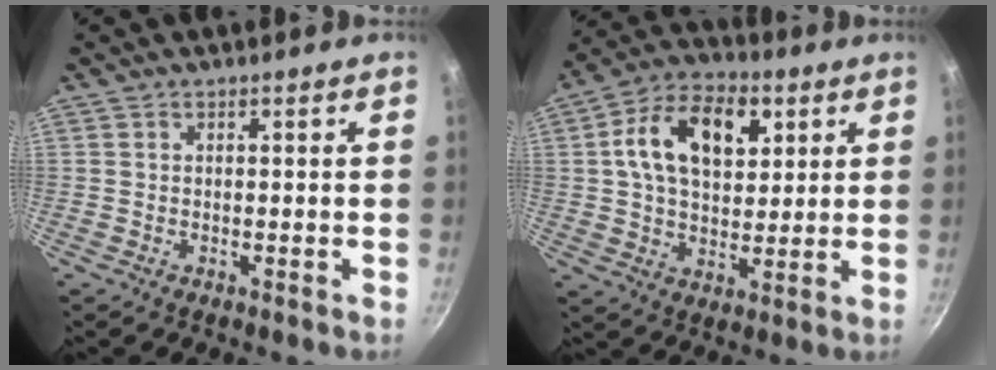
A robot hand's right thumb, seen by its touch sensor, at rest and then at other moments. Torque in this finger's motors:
{"motor_torque": [0.65, 3.03, 0.79, -0.48, 0.47]}